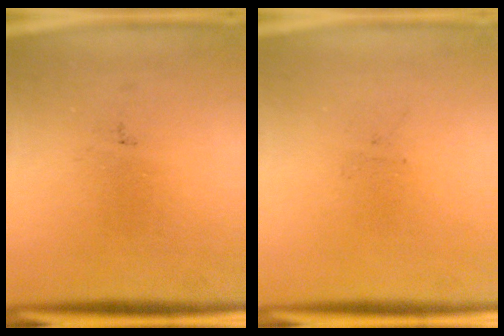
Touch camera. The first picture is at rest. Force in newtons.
{"total": 0.0}